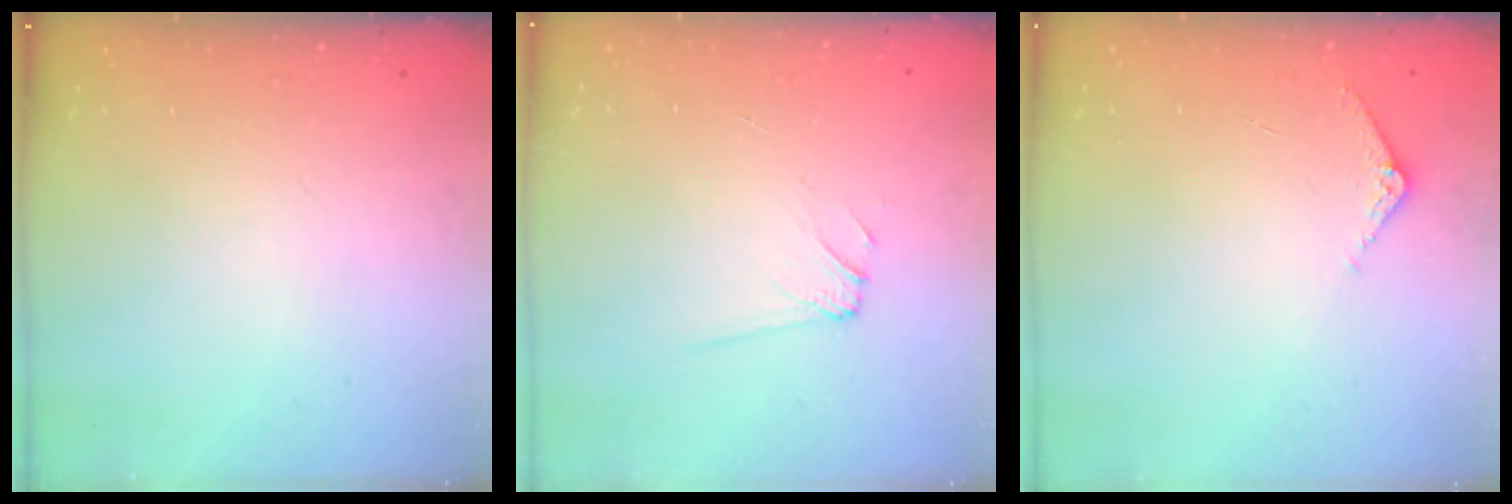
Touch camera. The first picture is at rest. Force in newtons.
{"total": 5.0, "press": 5.0, "slide": 0.5}
{"total": 3.7, "press": 3.7, "slide": 0.4}